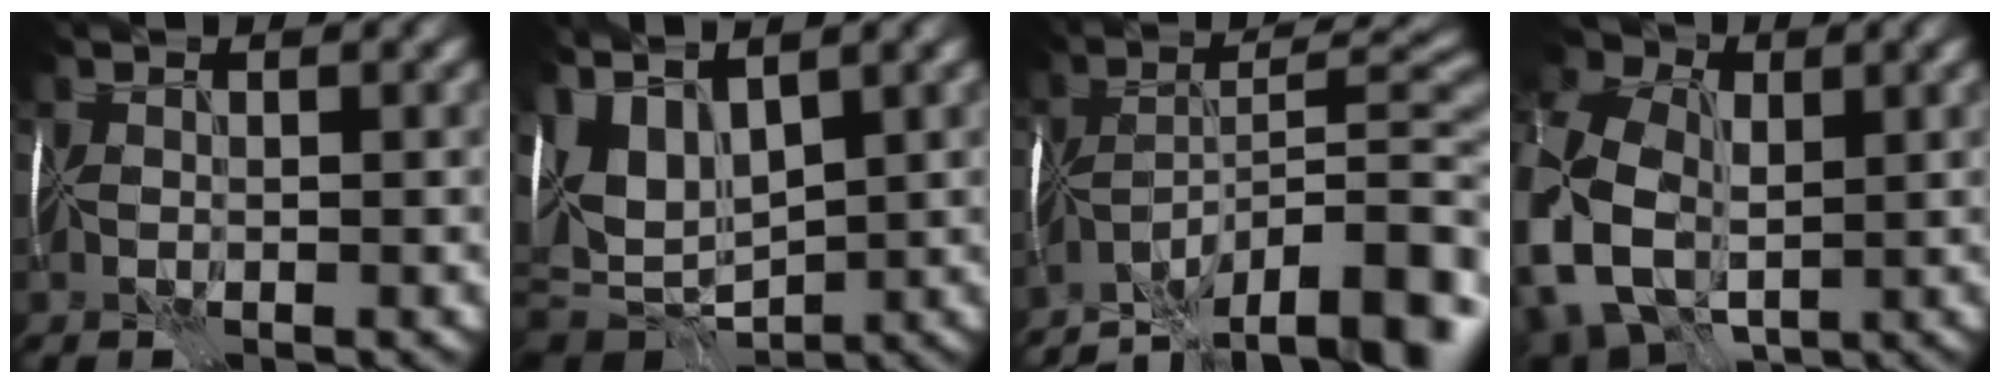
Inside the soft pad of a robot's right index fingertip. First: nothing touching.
{"total": 7.9, "force": [1.3, 4.4, 6.5], "torque": [-0.133, -0.003, 0.037]}
{"total": 13.9, "force": [-10.8, 2.8, 8.4], "torque": [-0.132, 0.007, -0.167]}
{"total": 14.9, "force": [-1.8, 11.7, 9.0], "torque": [-0.210, -0.005, -0.055]}